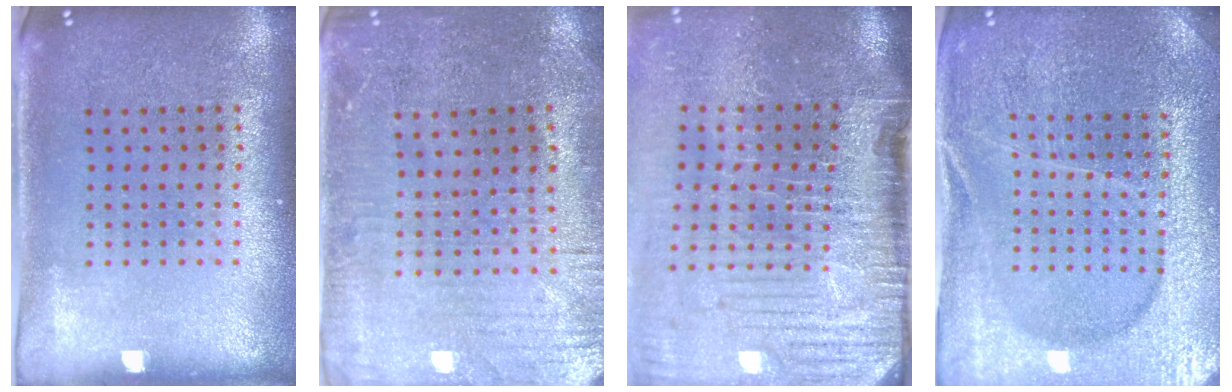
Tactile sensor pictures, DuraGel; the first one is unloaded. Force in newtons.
{"total": 0.9, "press": 0.7, "slide": 0.6}
{"total": 5.1, "press": 4.2, "slide": 2.9}
{"total": 4.1, "press": 4.0, "slide": 1.2}